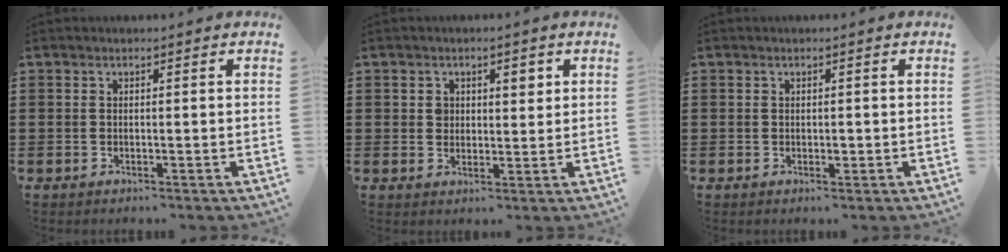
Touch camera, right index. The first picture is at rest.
{"total": 2.6, "force": [0.8, 1.9, 1.5], "torque": [-0.021, 0.003, 0.010]}
{"total": 1.0, "force": [-0.1, 0.5, 0.8], "torque": [-0.016, 0.000, -0.001]}